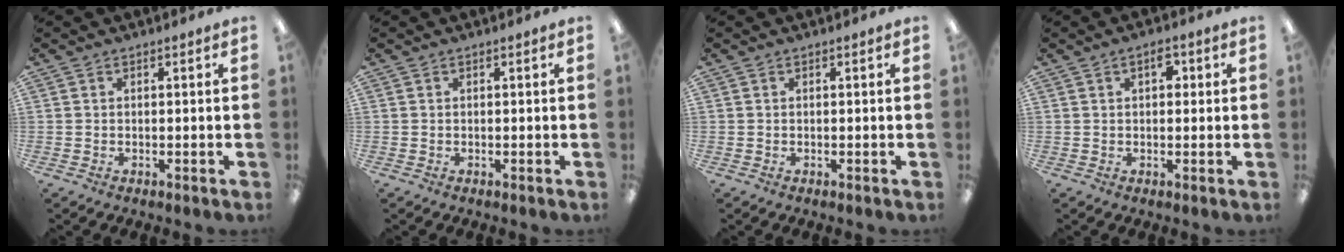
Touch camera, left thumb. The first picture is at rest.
{"total": 0.0}
{"total": 0.0}
{"total": 3.6, "force": [1.3, 1.9, 2.7], "torque": [-0.032, -0.002, 0.016]}